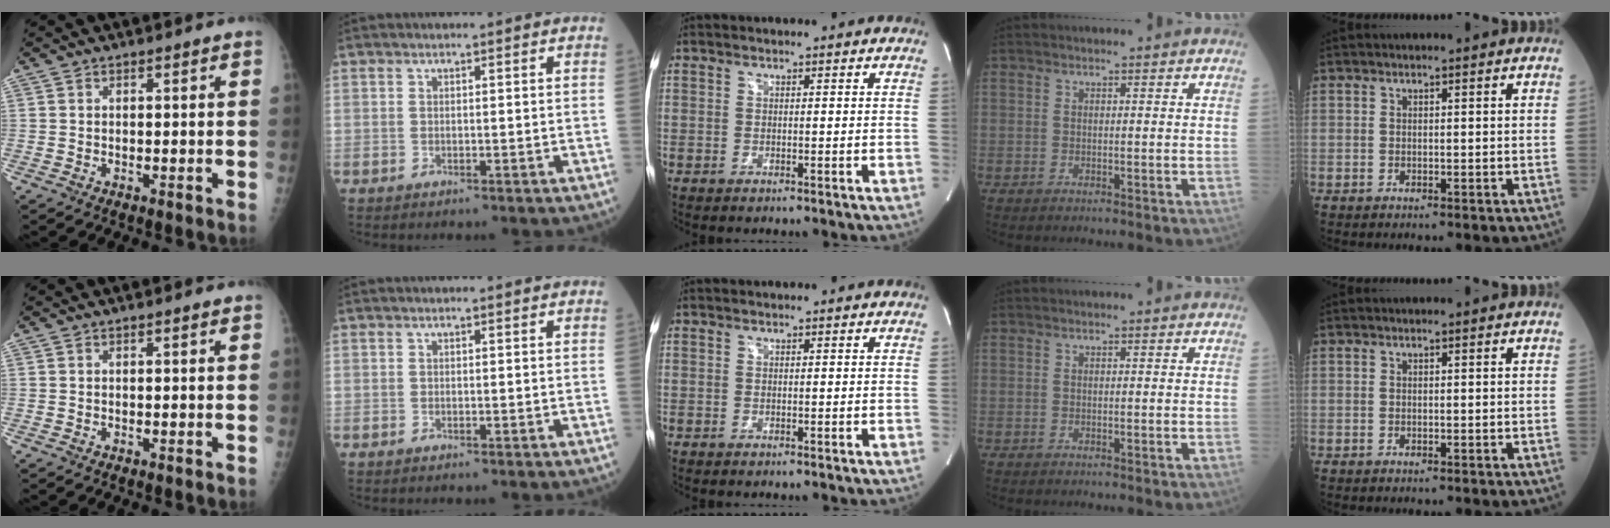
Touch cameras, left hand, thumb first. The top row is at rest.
{}